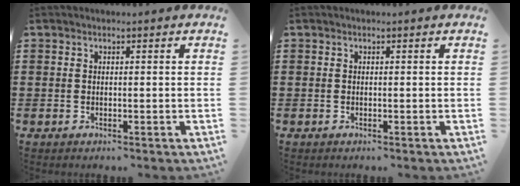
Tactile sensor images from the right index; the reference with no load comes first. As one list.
[{"total": 0.0}]